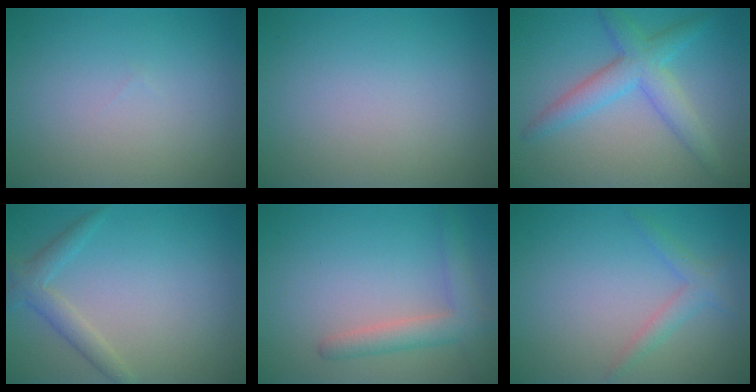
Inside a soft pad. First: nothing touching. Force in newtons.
{"total": 0.0}
{"total": 4.4, "press": 4.4, "slide": 0.0}
{"total": 2.2, "press": 2.2, "slide": 0.1}
{"total": 3.0, "press": 3.0, "slide": 0.1}
{"total": 1.8, "press": 1.8, "slide": 0.1}